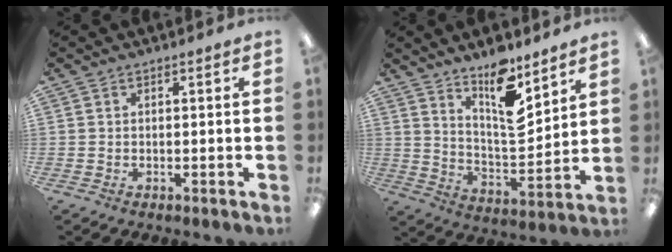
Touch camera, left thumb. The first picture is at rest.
{"total": 13.1, "force": [9.6, 4.2, 7.9], "torque": [-0.121, -0.070, 0.165]}